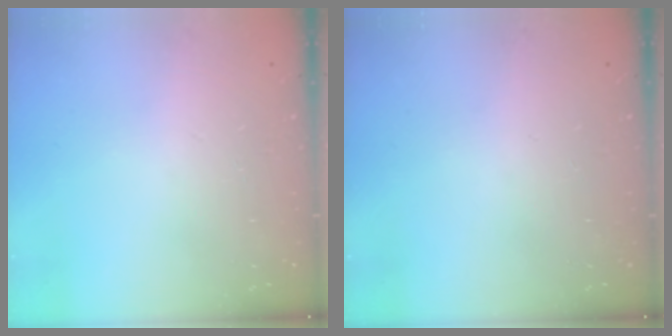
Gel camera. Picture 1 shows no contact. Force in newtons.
{"total": 0.0}